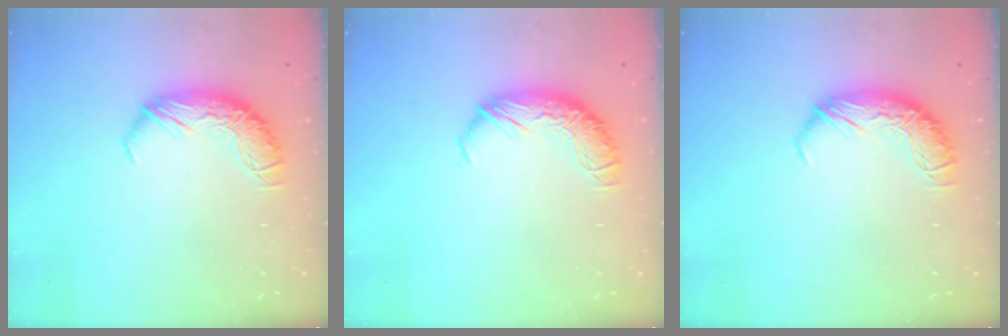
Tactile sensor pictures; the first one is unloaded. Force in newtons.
{"total": 0.0}
{"total": 0.0}